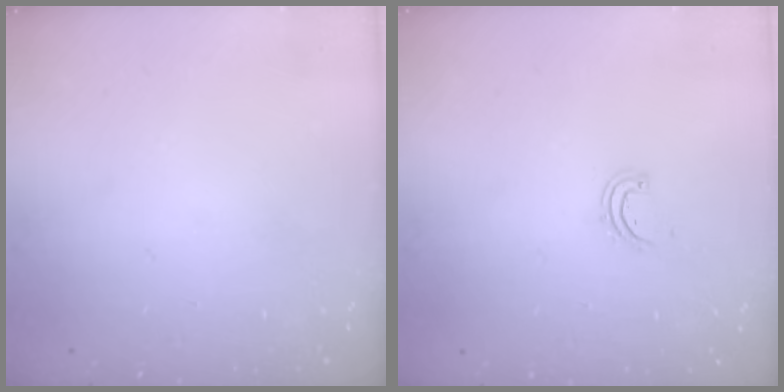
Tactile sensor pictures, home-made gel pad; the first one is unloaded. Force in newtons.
{"total": 2.5, "press": 2.5, "slide": 0.3}